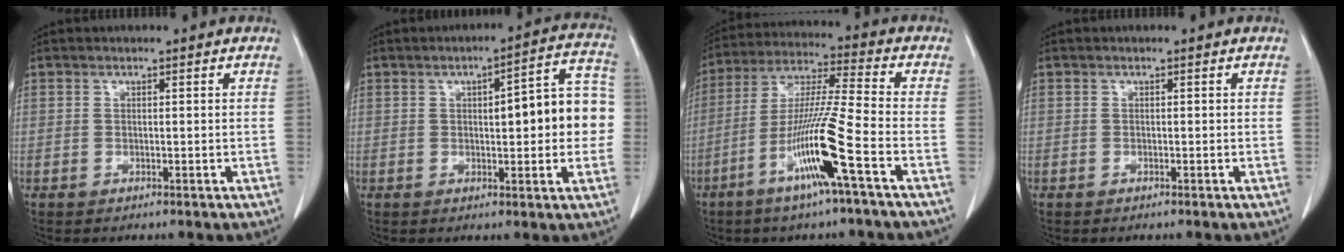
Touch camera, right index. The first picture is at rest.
{"total": 11.5, "force": [0.3, 3.0, 11.1], "torque": [-0.133, 0.035, 0.003]}
{"total": 13.1, "force": [-5.7, -1.3, 11.8], "torque": [-0.231, -0.009, -0.112]}
{"total": 0.0}